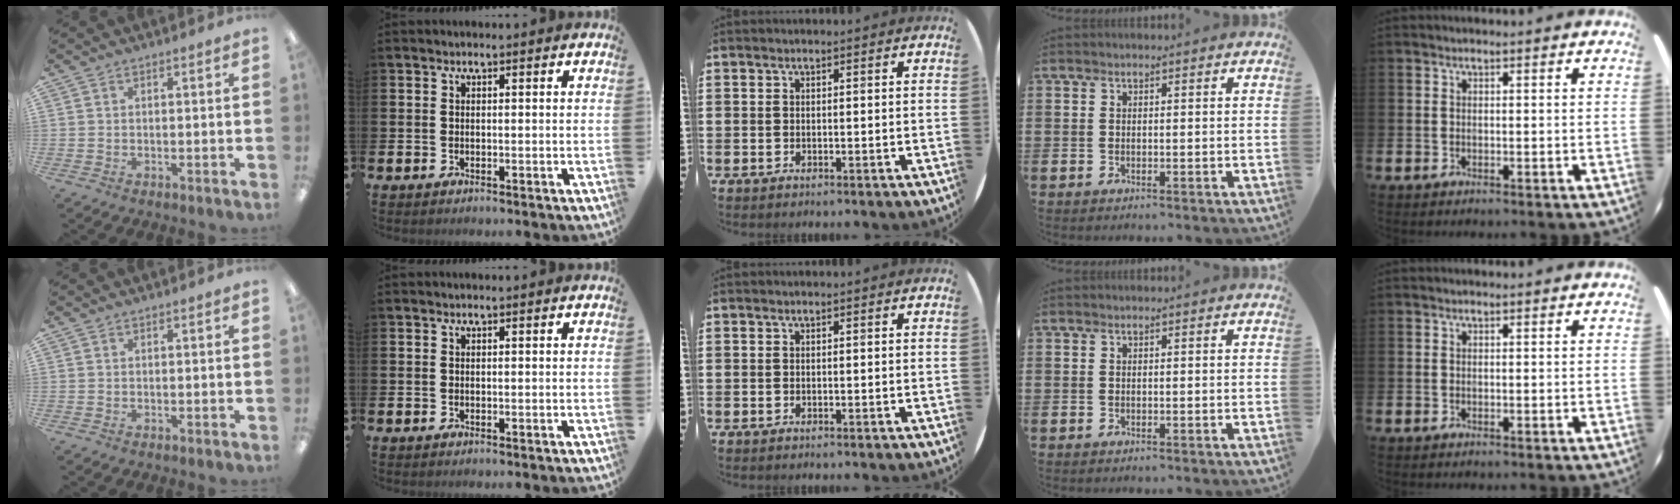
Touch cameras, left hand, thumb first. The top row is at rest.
{}